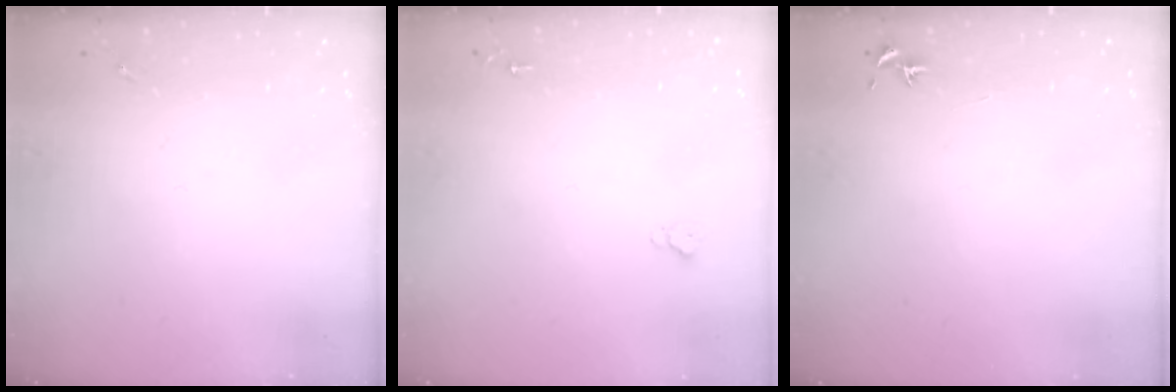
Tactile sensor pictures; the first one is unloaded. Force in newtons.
{"total": 2.6, "press": 2.5, "slide": 0.3}
{"total": 0.7, "press": 0.7, "slide": 0.3}